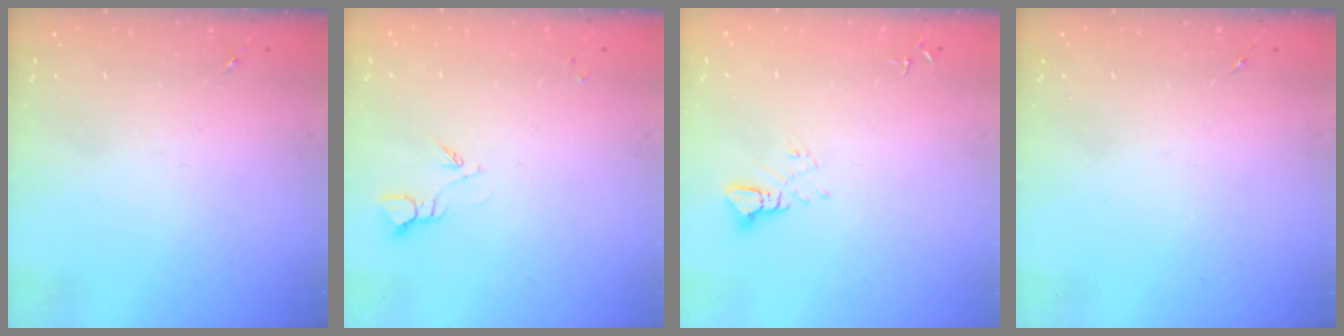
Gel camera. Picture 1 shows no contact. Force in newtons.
{"total": 3.3, "press": 3.3, "slide": 0.4}
{"total": 3.3, "press": 3.3, "slide": 0.2}
{"total": 0.0}